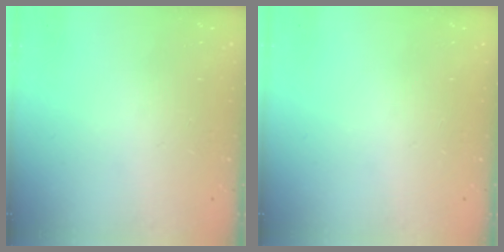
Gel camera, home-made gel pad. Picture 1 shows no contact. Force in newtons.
{"total": 0.0}